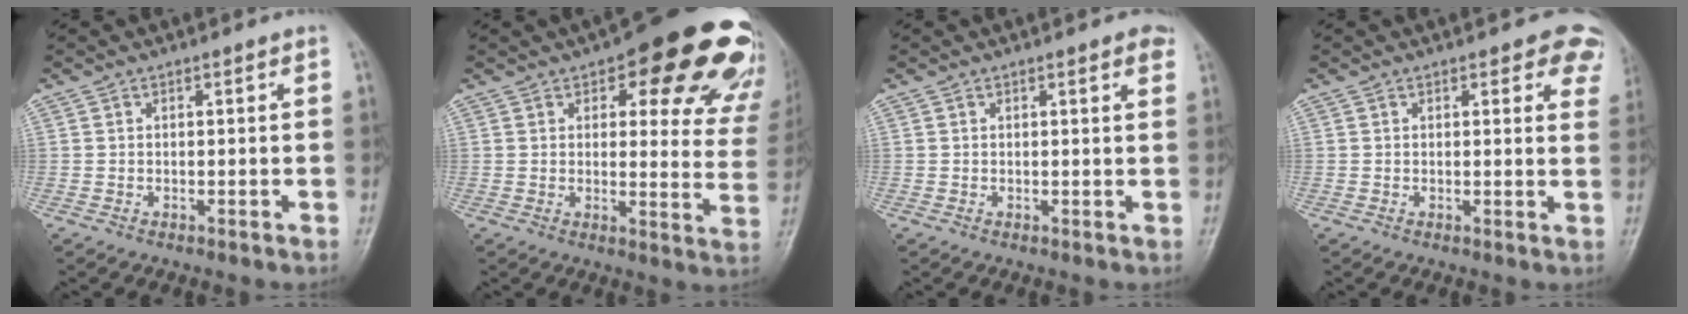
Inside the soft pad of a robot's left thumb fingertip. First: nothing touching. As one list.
[{"total": 21.6, "force": [12.5, 8.1, 15.7], "torque": [-0.136, -0.043, 0.134]}, {"total": 3.0, "force": [1.8, 0.7, 2.3], "torque": [-0.019, -0.002, 0.017]}, {"total": 6.4, "force": [4.5, 2.9, 3.5], "torque": [-0.001, -0.017, 0.033]}]